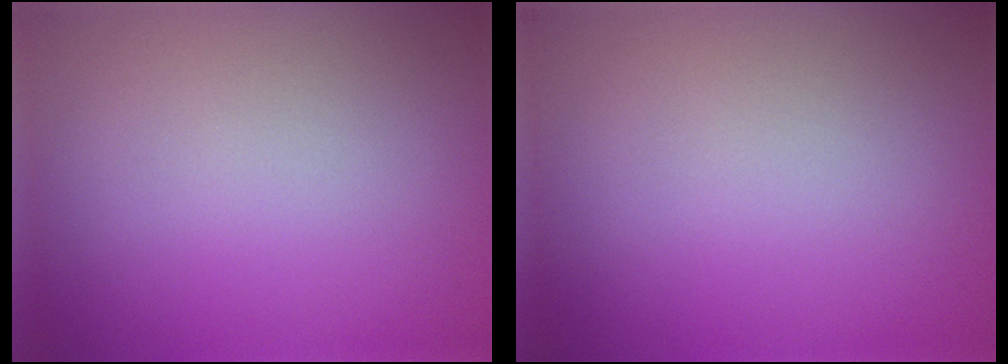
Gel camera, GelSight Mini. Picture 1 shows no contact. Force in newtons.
{"total": 0.0}